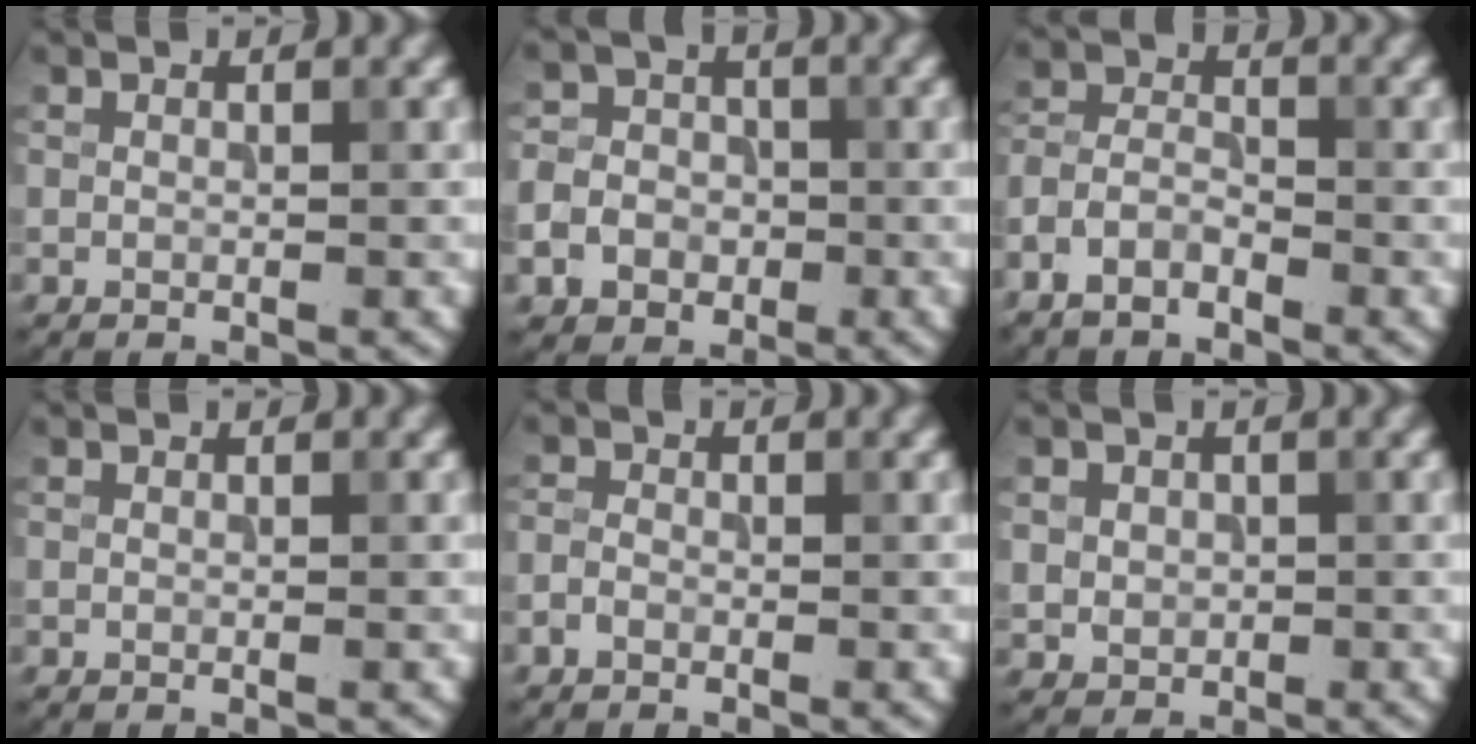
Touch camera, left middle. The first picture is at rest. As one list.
[{"total": 9.4, "force": [-3.9, 8.3, 2.4], "torque": [-0.053, -0.029, -0.093]}, {"total": 3.4, "force": [-2.4, 1.6, 1.8], "torque": [-0.034, 0.005, -0.057]}, {"total": 0.0}, {"total": 1.2, "force": [-0.7, 0.8, 0.5], "torque": [-0.010, 0.002, -0.019]}, {"total": 2.0, "force": [0.2, 1.9, 0.7], "torque": [-0.017, -0.006, 0.013]}]